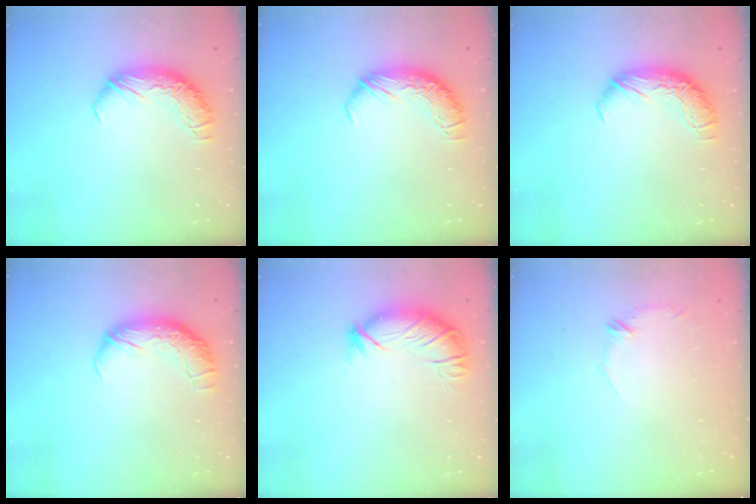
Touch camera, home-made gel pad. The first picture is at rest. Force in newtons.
{"total": 0.0}
{"total": 0.0}
{"total": 2.3, "press": 1.1, "slide": 2.1}
{"total": 3.8, "press": 3.8, "slide": 0.4}
{"total": 6.8, "press": 6.8, "slide": 0.8}